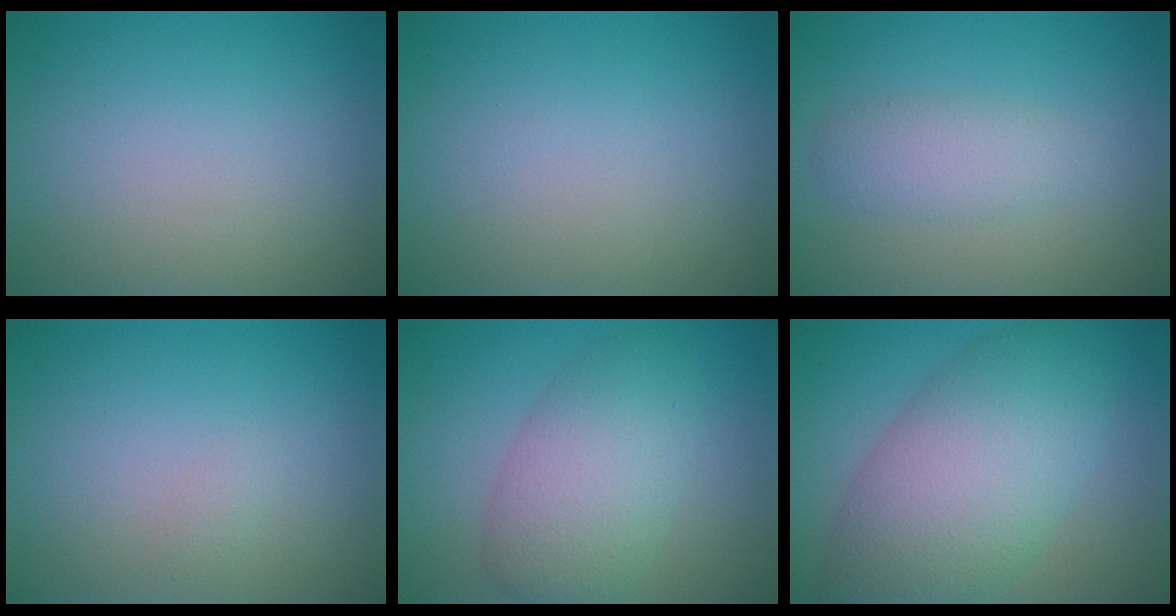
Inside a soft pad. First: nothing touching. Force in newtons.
{"total": 0.0}
{"total": 2.4, "press": 2.4, "slide": 0.1}
{"total": 0.5, "press": 0.5, "slide": 0.0}
{"total": 5.8, "press": 5.8, "slide": 0.4}
{"total": 9.4, "press": 9.4, "slide": 0.3}